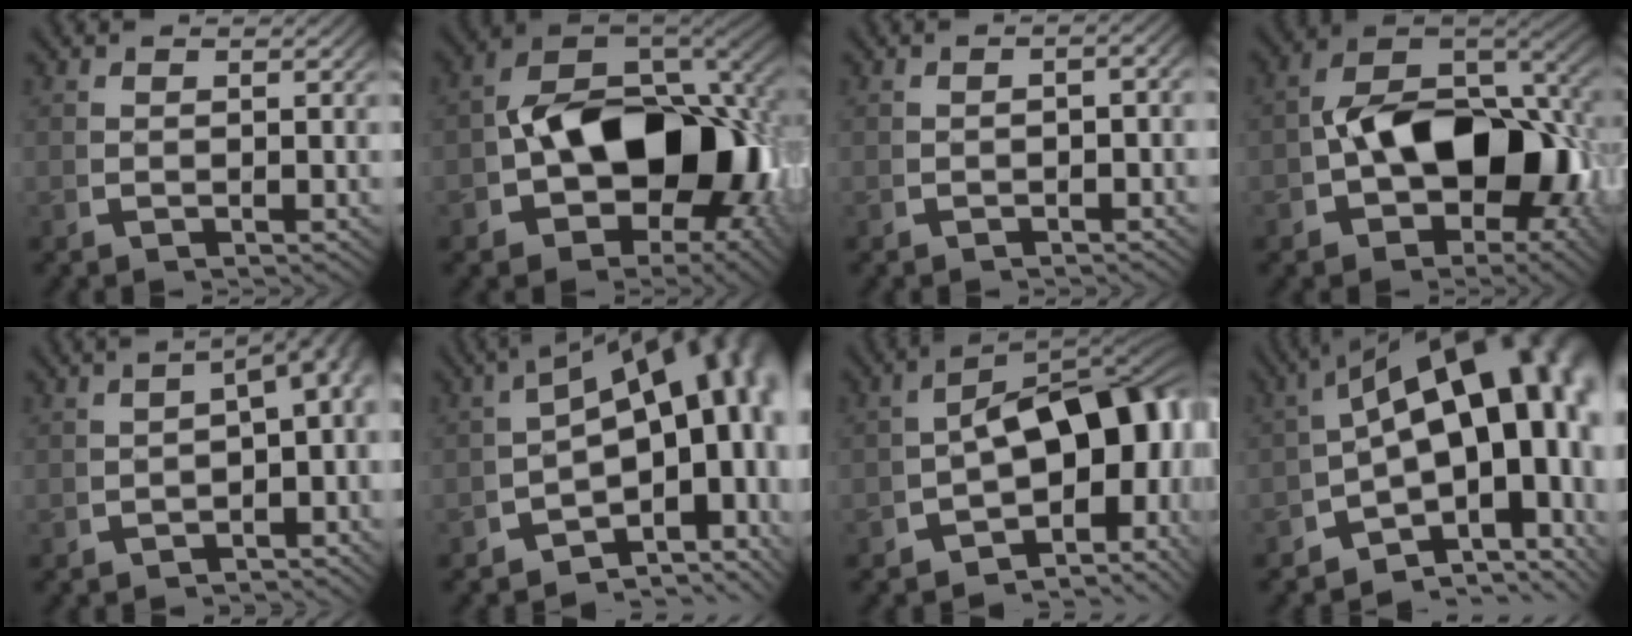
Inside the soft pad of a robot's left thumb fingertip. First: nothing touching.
{"total": 19.3, "force": [-3.0, 12.7, 14.2], "torque": [-0.243, -0.059, -0.025]}
{"total": 1.5, "force": [-1.0, 0.6, 1.0], "torque": [-0.012, 0.000, -0.016]}
{"total": 14.4, "force": [-2.2, 9.4, 10.7], "torque": [-0.182, -0.040, -0.019]}
{"total": 5.4, "force": [-0.9, 2.8, 4.5], "torque": [-0.045, 0.000, -0.016]}
{"total": 17.7, "force": [0.4, 10.9, 13.9], "torque": [-0.171, -0.009, -0.013]}
{"total": 15.9, "force": [-1.1, 9.6, 12.7], "torque": [-0.188, -0.044, -0.009]}
{"total": 20.7, "force": [0.1, 12.8, 16.4], "torque": [-0.226, -0.023, -0.008]}